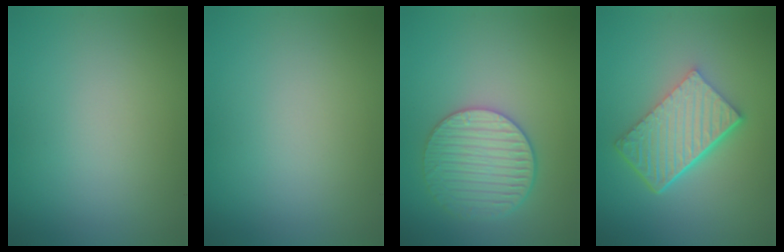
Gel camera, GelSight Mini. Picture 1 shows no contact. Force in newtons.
{"total": 0.0}
{"total": 4.1, "press": 3.8, "slide": 1.4}
{"total": 6.7, "press": 4.4, "slide": 4.9}